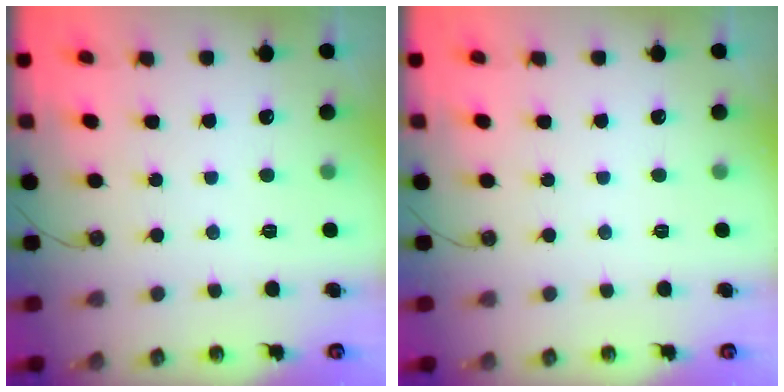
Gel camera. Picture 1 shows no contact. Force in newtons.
{"total": 0.0}